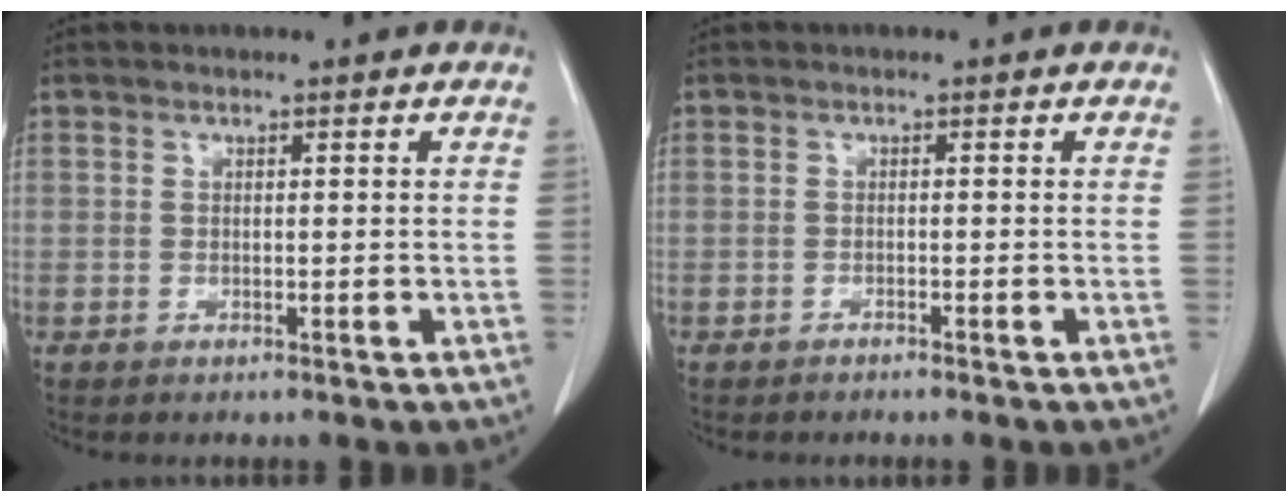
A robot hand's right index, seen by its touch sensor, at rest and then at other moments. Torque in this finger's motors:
{"motor_torque": [-0.02, -0.04, -0.02, 0.01]}